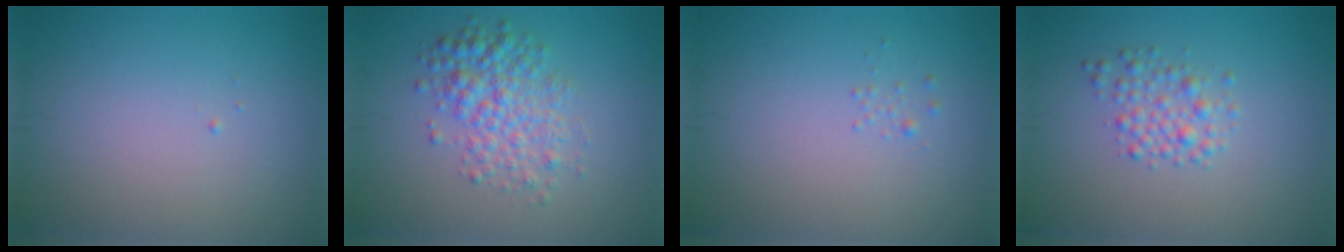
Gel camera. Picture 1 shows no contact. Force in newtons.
{"total": 4.0, "press": 4.0, "slide": 0.0}
{"total": 0.7, "press": 0.7, "slide": 0.1}
{"total": 2.2, "press": 2.2, "slide": 0.1}